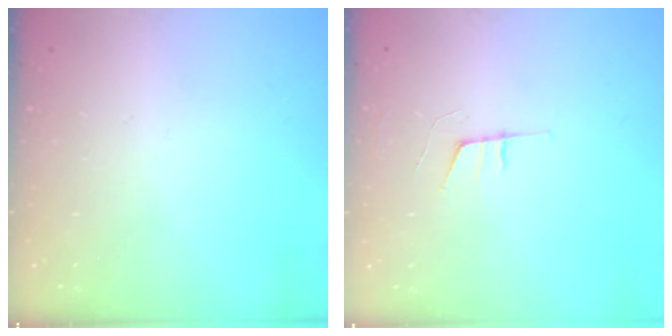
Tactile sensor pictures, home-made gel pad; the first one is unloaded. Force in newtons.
{"total": 6.1, "press": 5.2, "slide": 3.1}